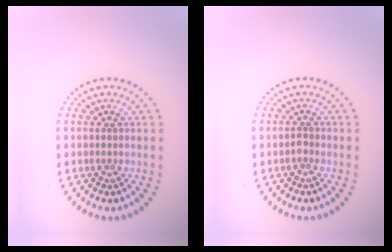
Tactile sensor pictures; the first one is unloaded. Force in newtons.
{"total": 0.7, "press": 0.6, "slide": 0.4}